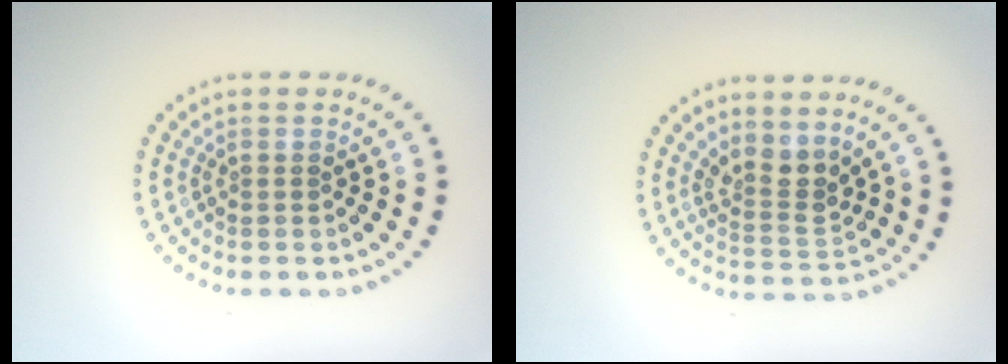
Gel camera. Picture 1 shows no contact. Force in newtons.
{"total": 2.8, "press": 2.0, "slide": 1.9}